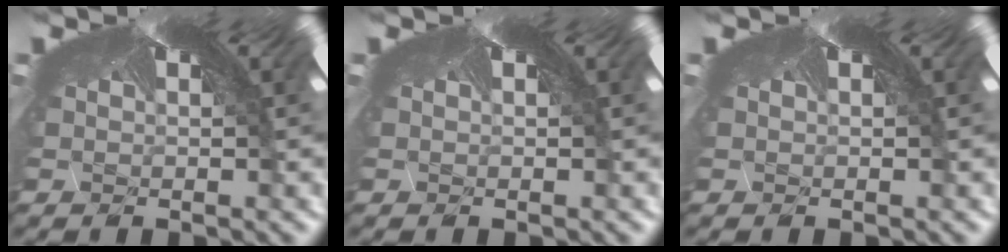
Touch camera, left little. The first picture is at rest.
{"total": 0.0}
{"total": 0.0}